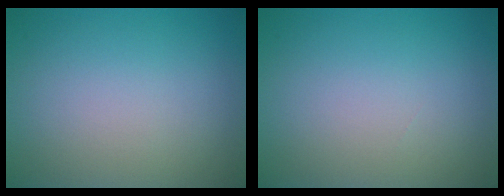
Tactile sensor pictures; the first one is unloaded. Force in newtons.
{"total": 0.0}